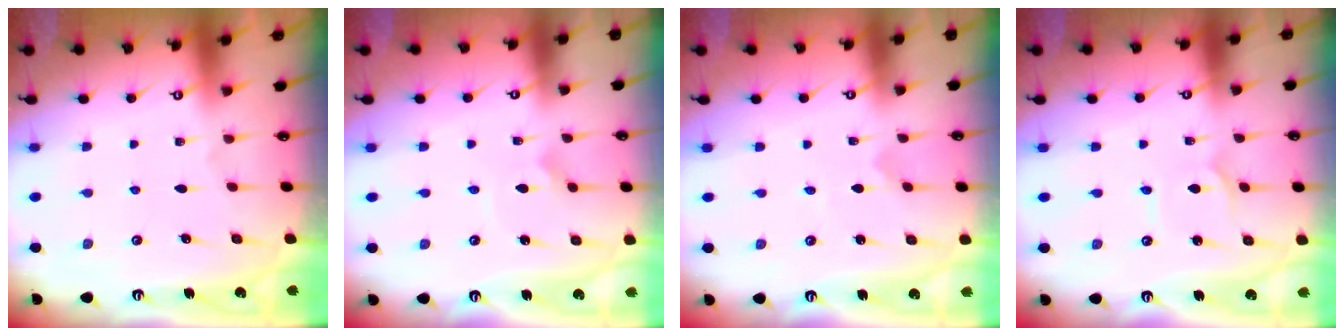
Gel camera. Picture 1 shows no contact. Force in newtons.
{"total": 1.5, "press": 1.5, "slide": 0.0}
{"total": 0.0}
{"total": 1.4, "press": 1.3, "slide": 0.1}